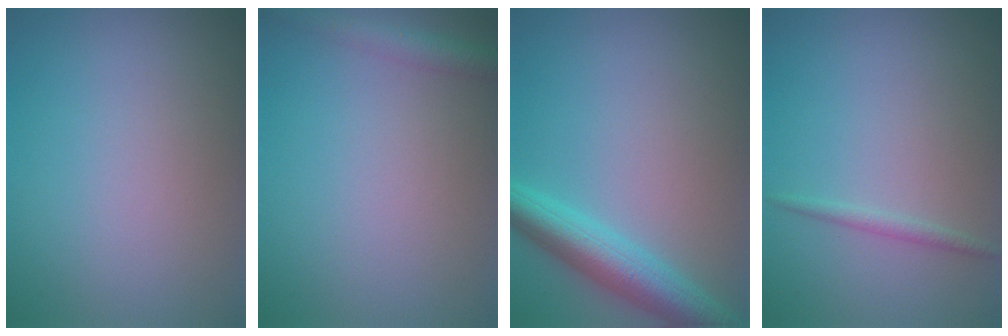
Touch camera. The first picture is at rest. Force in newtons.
{"total": 2.2, "press": 2.2, "slide": 0.1}
{"total": 5.1, "press": 5.1, "slide": 0.2}
{"total": 0.9, "press": 0.9, "slide": 0.0}